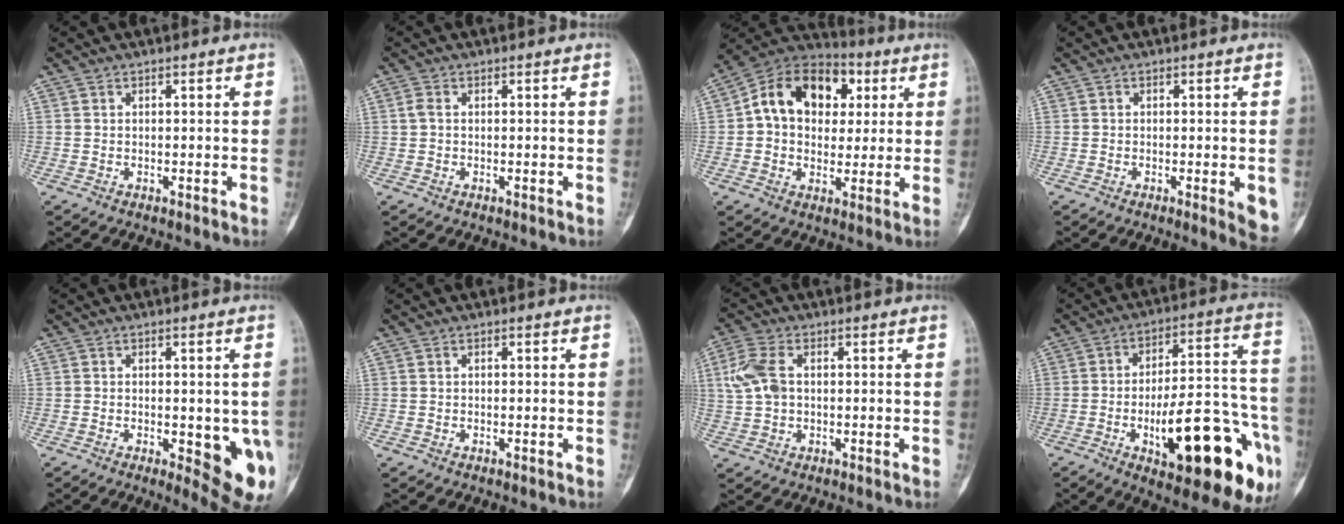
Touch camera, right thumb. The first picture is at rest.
{"total": 1.6, "force": [0.2, 1.0, 1.2], "torque": [-0.030, 0.003, 0.003]}
{"total": 17.0, "force": [3.7, 12.5, 10.9], "torque": [-0.144, 0.020, 0.054]}
{"total": 4.5, "force": [-1.3, 1.1, 4.1], "torque": [-0.047, -0.009, -0.016]}
{"total": 11.5, "force": [-2.5, 4.0, 10.5], "torque": [-0.114, -0.016, -0.018]}
{"total": 0.0}
{"total": 6.9, "force": [1.0, 4.3, 5.3], "torque": [-0.127, 0.012, 0.021]}
{"total": 27.0, "force": [-10.1, 9.1, 23.3], "torque": [-0.283, 0.047, -0.128]}